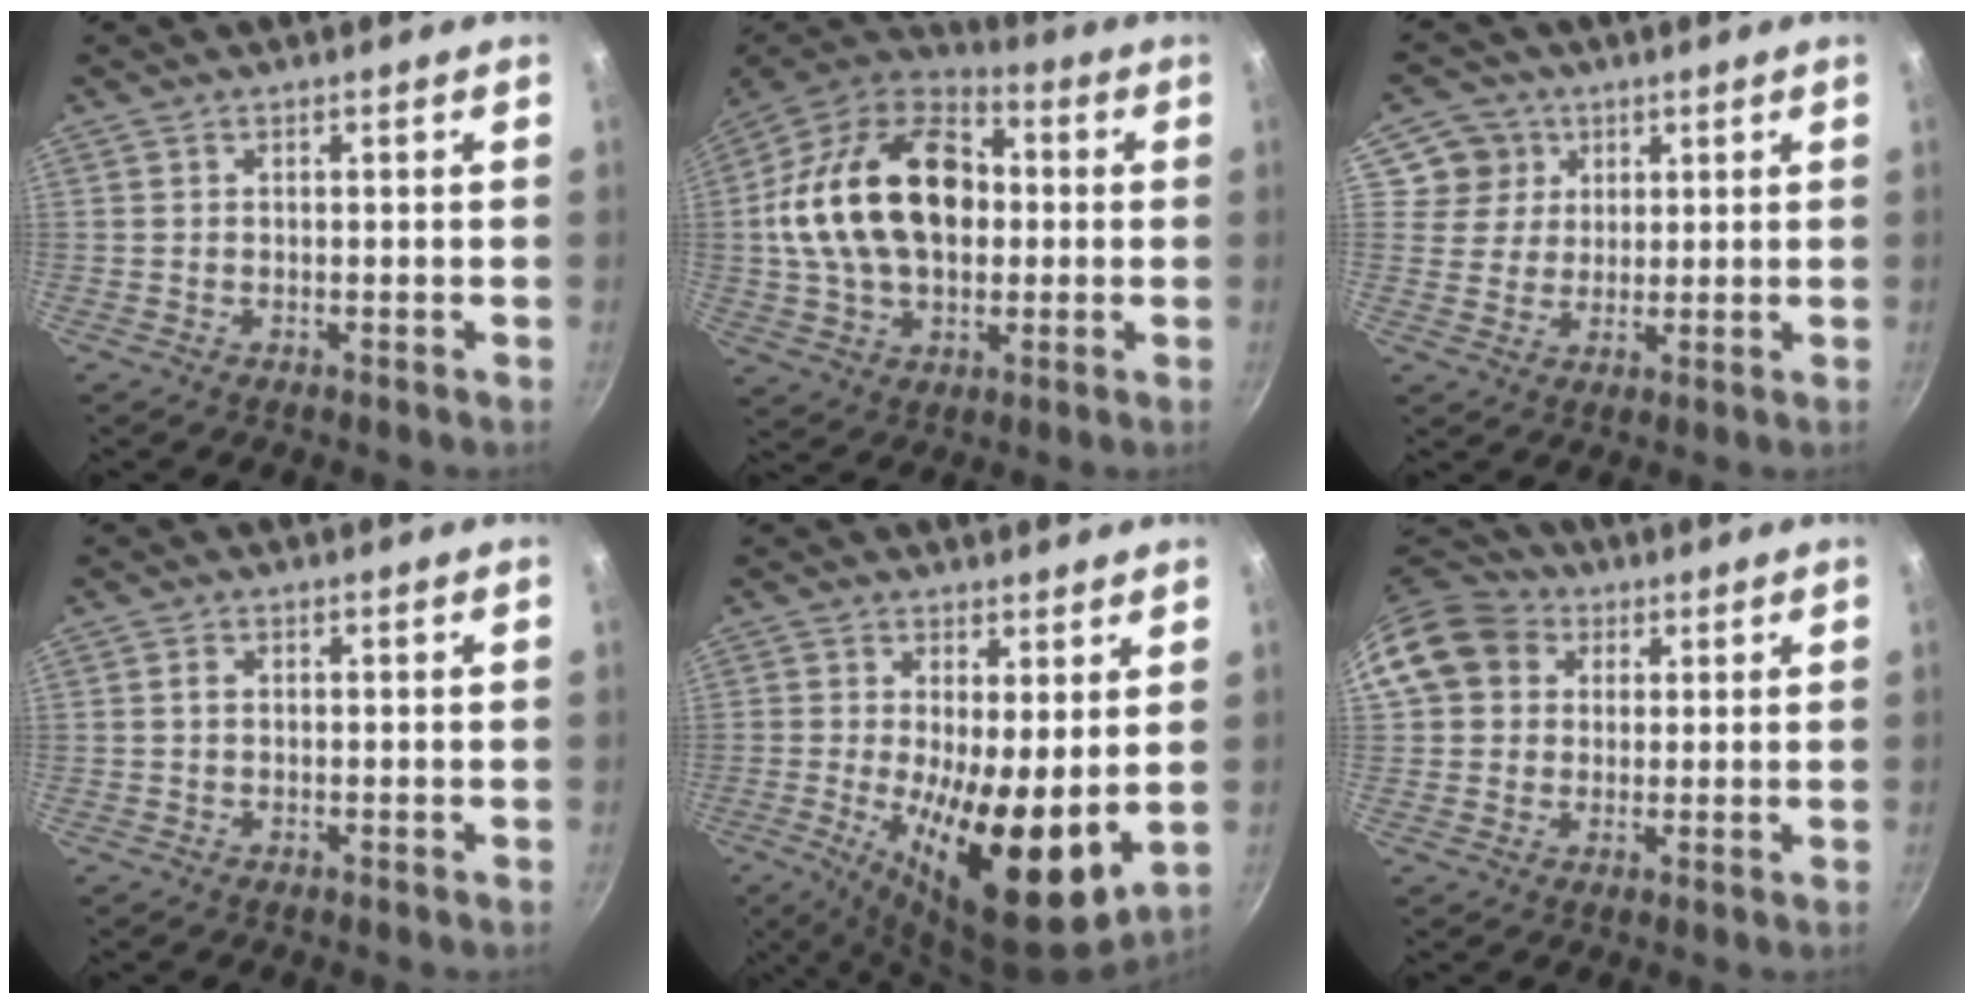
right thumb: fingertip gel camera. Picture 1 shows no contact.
{"total": 24.6, "force": [1.8, 16.6, 18.1], "torque": [-0.301, 0.036, 0.021]}
{"total": 6.9, "force": [2.9, 6.2, 0.9], "torque": [0.023, -0.002, 0.045]}
{"total": 0.9, "force": [0.0, 0.7, 0.6], "torque": [-0.011, 0.004, 0.001]}
{"total": 16.1, "force": [-0.5, 5.6, 15.0], "torque": [-0.222, -0.030, 0.000]}
{"total": 12.4, "force": [3.8, 10.5, 5.4], "torque": [-0.086, 0.024, 0.056]}